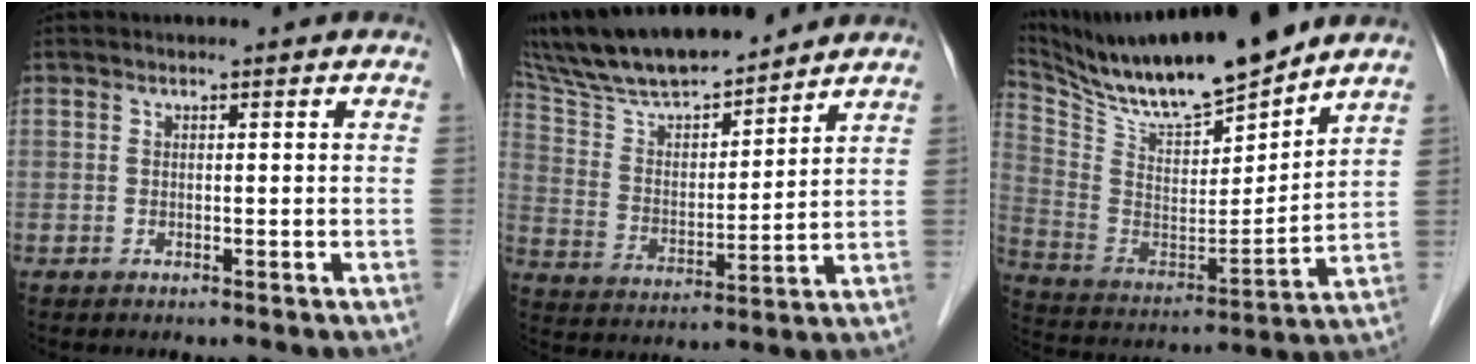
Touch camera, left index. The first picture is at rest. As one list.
[{"total": 17.1, "force": [15.1, 2.9, 7.6], "torque": [-0.143, 0.017, 0.275]}, {"total": 18.3, "force": [16.2, 1.7, 8.4], "torque": [-0.165, -0.015, 0.292]}]